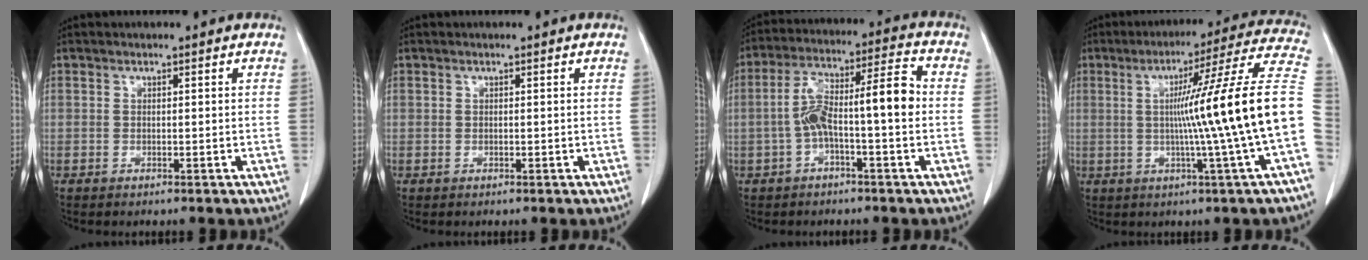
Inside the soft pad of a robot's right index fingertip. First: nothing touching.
{"total": 0.0}
{"total": 10.5, "force": [-1.4, 1.7, 10.2], "torque": [-0.180, 0.041, -0.025]}
{"total": 18.6, "force": [-1.3, -2.7, 18.4], "torque": [-0.234, 0.013, -0.030]}